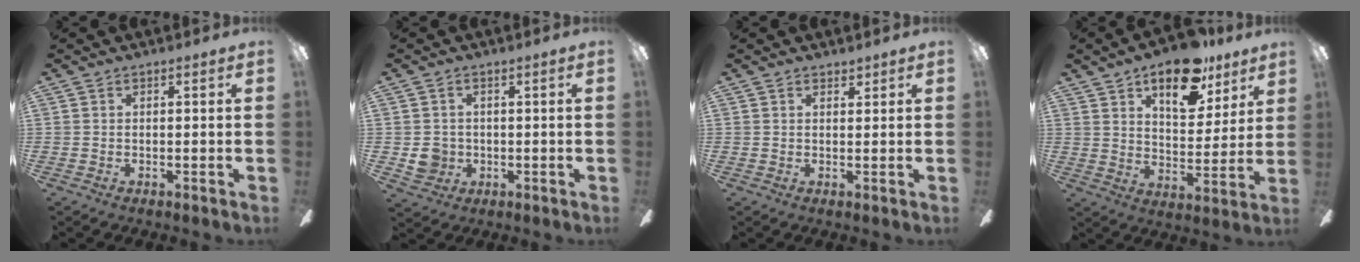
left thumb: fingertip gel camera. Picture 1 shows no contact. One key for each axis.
{"total": 4.4, "fx": -0.2, "fy": 4.3, "fz": 1.1, "tx": -0.011, "ty": 0.007, "tz": -0.001}
{"total": 1.2, "fx": 1.1, "fy": 0.5, "fz": 0.1, "tx": 0.005, "ty": -0.003, "tz": 0.020}
{"total": 15.8, "fx": 10.6, "fy": 7.6, "fz": 9.0, "tx": -0.123, "ty": -0.053, "tz": 0.181}